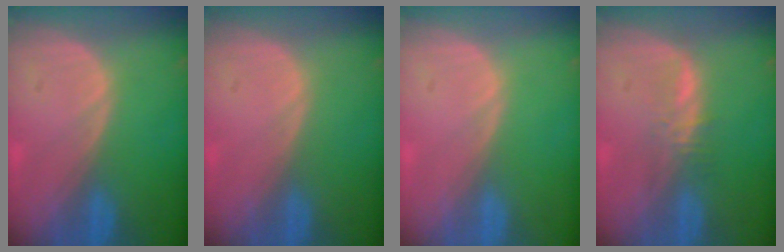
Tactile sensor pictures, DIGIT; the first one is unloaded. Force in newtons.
{"total": 0.0}
{"total": 0.0}
{"total": 2.4, "press": 2.4, "slide": 0.2}